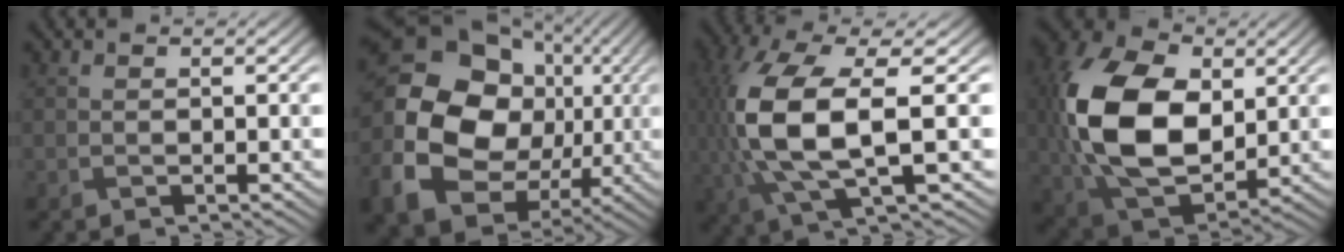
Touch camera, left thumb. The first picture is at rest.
{"total": 18.5, "force": [-2.4, 15.4, 10.0], "torque": [-0.243, -0.032, -0.039]}
{"total": 12.2, "force": [-0.2, 4.7, 11.2], "torque": [-0.267, -0.007, 0.002]}
{"total": 17.0, "force": [1.6, 11.2, 12.7], "torque": [-0.313, 0.004, 0.036]}